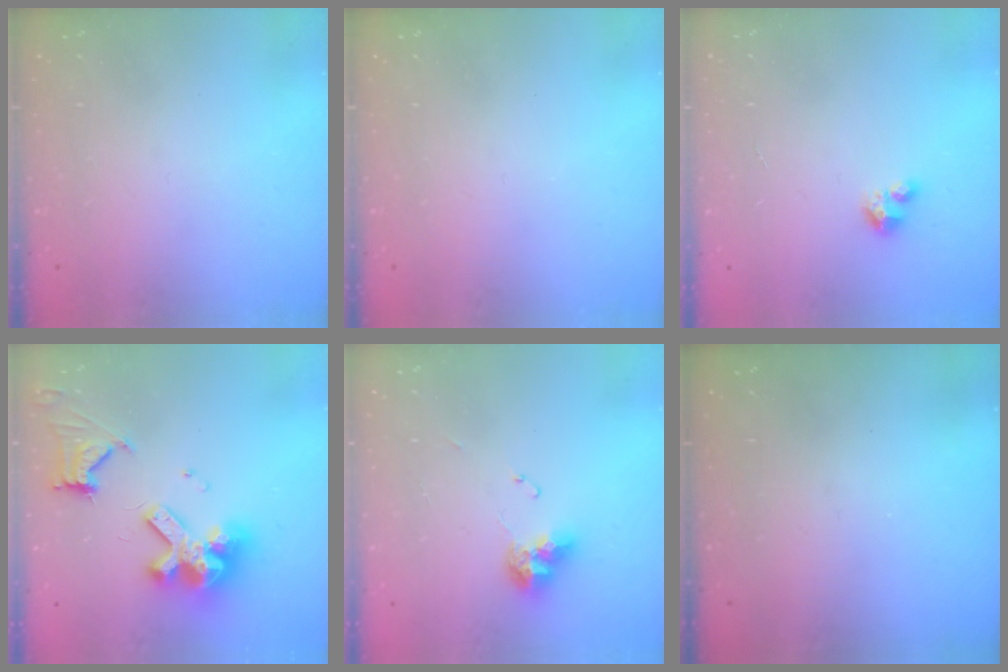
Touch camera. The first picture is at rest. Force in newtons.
{"total": 0.0}
{"total": 2.8, "press": 2.8, "slide": 0.2}
{"total": 15.0, "press": 14.9, "slide": 1.9}
{"total": 9.1, "press": 9.0, "slide": 1.1}
{"total": 0.0}